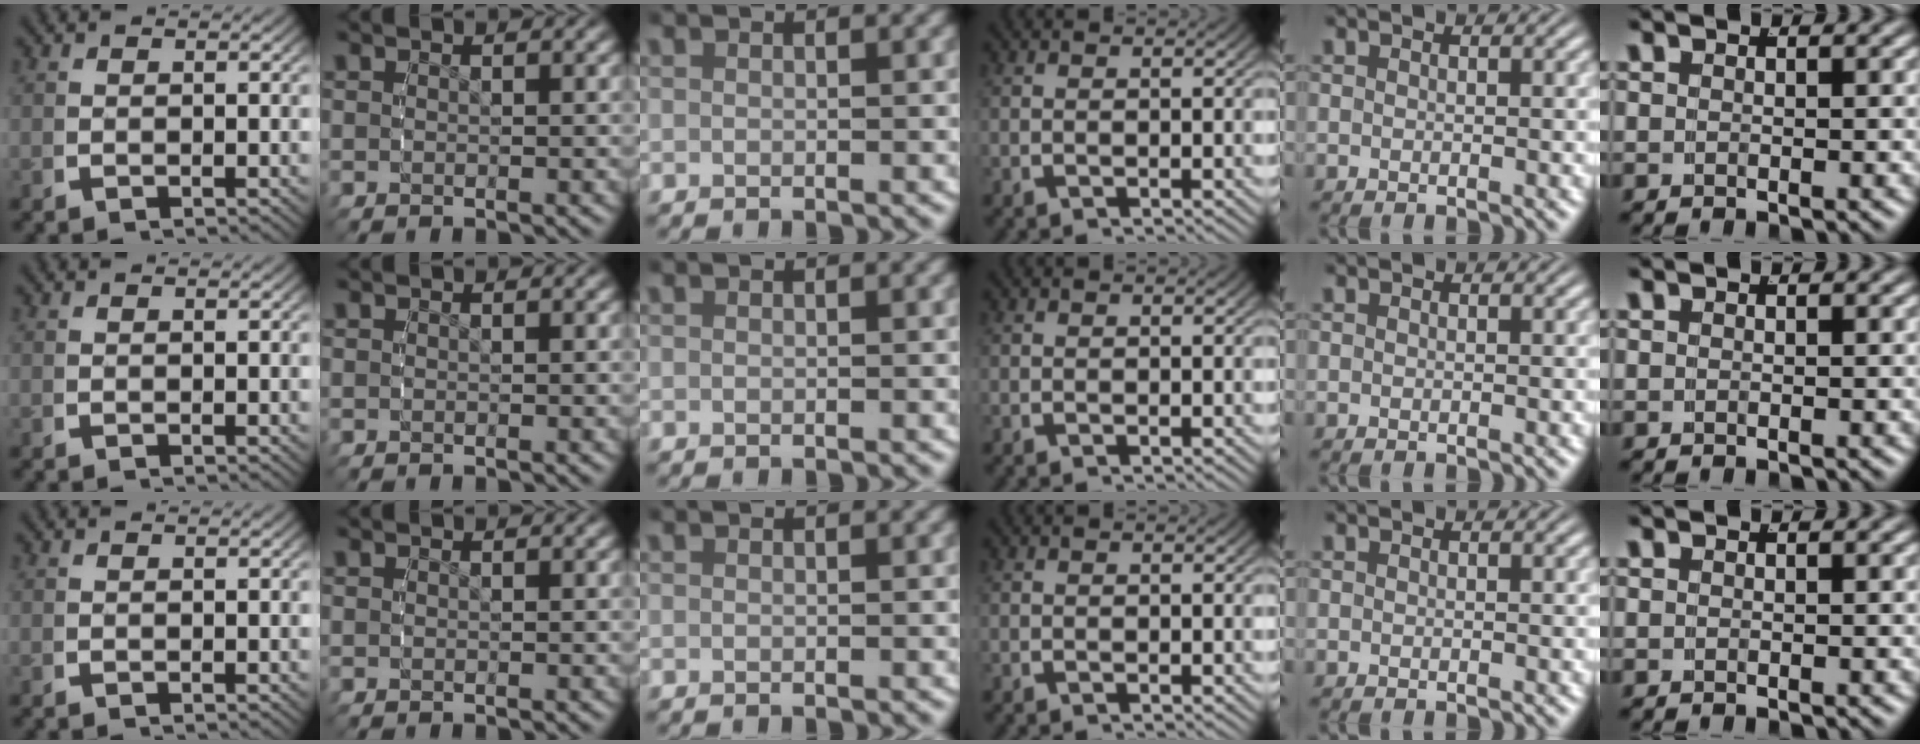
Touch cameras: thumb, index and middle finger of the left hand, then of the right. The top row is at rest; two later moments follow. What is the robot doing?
{"motion": "reach", "object": "jewelry box"}